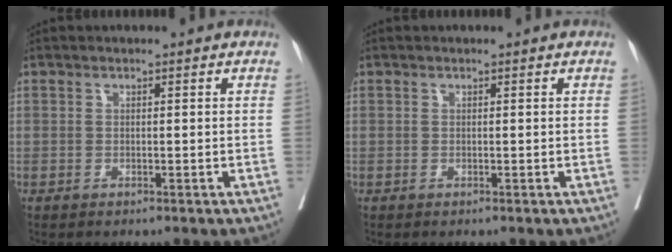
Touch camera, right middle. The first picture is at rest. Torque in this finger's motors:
{"motor_torque": [0.13, -0.16, 0.03, 0.01]}